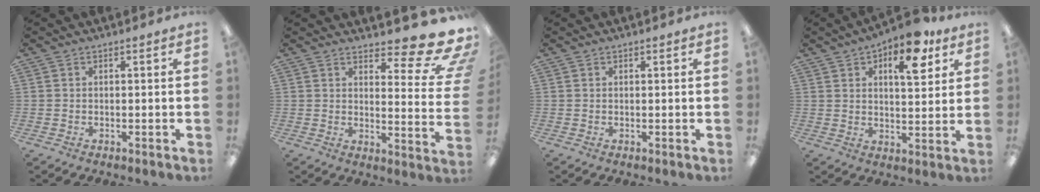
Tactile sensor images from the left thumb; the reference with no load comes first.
{"total": 13.2, "force": [10.0, 3.3, 8.0], "torque": [-0.100, -0.085, 0.167]}
{"total": 0.6, "force": [0.4, 0.4, 0.1], "torque": [-0.001, 0.003, 0.006]}
{"total": 12.3, "force": [7.1, 6.0, 8.0], "torque": [-0.098, -0.028, 0.115]}